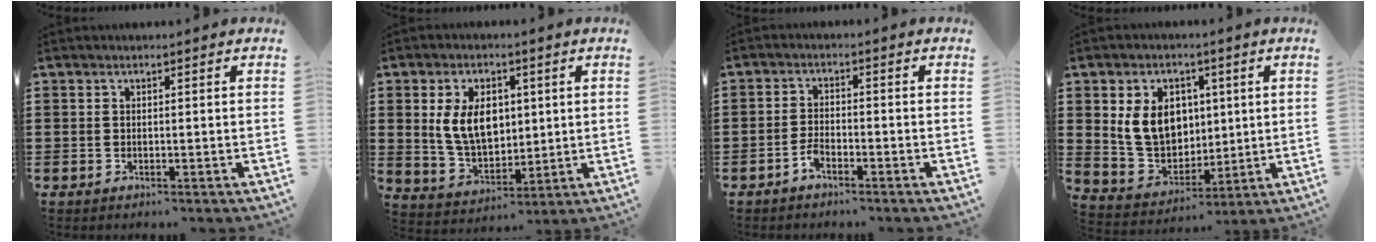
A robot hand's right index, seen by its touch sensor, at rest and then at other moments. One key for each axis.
{"total": 8.6, "fx": 1.6, "fy": 5.6, "fz": 6.3, "tx": -0.140, "ty": 0.011, "tz": 0.026}
{"total": 2.6, "fx": -2.0, "fy": 0.7, "fz": 1.5, "tx": -0.035, "ty": 0.005, "tz": -0.041}
{"total": 9.4, "fx": 1.9, "fy": 7.6, "fz": 5.3, "tx": -0.125, "ty": 0.015, "tz": 0.033}